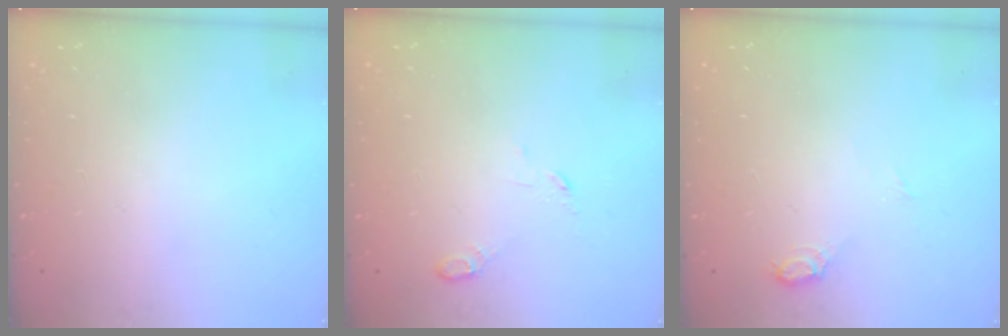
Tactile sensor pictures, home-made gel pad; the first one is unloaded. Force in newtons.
{"total": 3.2, "press": 3.1, "slide": 0.7}
{"total": 5.7, "press": 5.7, "slide": 0.5}